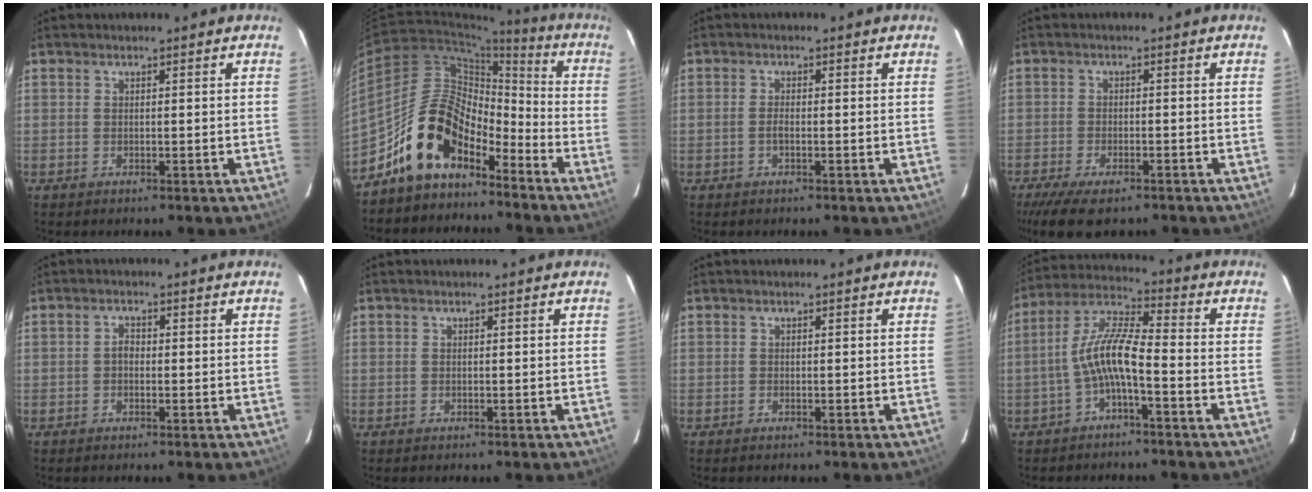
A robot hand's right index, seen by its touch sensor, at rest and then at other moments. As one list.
[{"total": 13.7, "force": [-10.3, 6.6, 6.2], "torque": [-0.114, 0.033, -0.184]}, {"total": 1.4, "force": [-0.5, 0.5, 1.2], "torque": [-0.026, 0.003, -0.011]}, {"total": 9.5, "force": [-7.3, 3.2, 5.2], "torque": [-0.129, -0.031, -0.126]}, {"total": 1.5, "force": [-0.3, 1.1, 0.9], "torque": [-0.016, 0.007, -0.009]}, {"total": 0.0}, {"total": 0.0}, {"total": 8.5, "force": [-3.1, 1.6, 7.8], "torque": [-0.175, 0.018, -0.061]}]